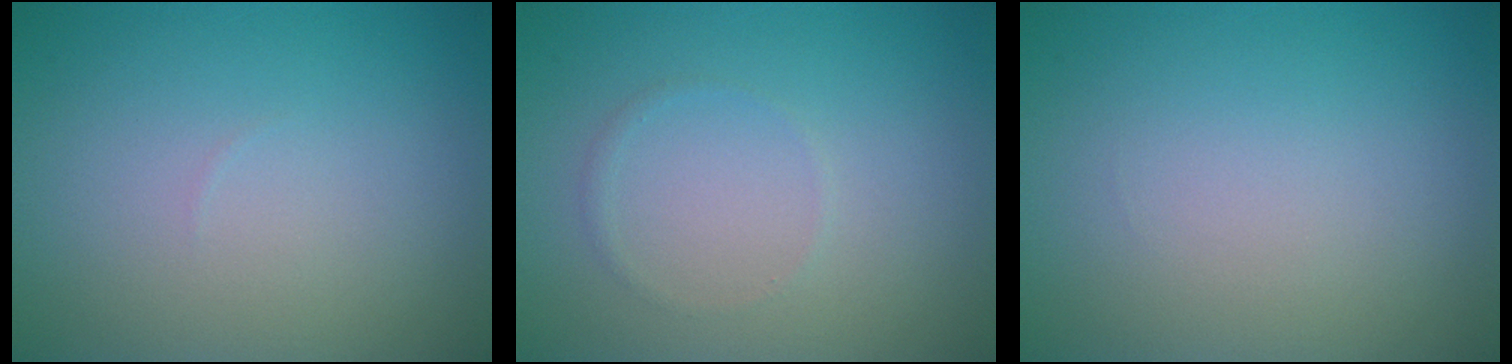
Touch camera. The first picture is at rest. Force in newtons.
{"total": 0.6, "press": 0.6, "slide": 0.1}
{"total": 0.0}